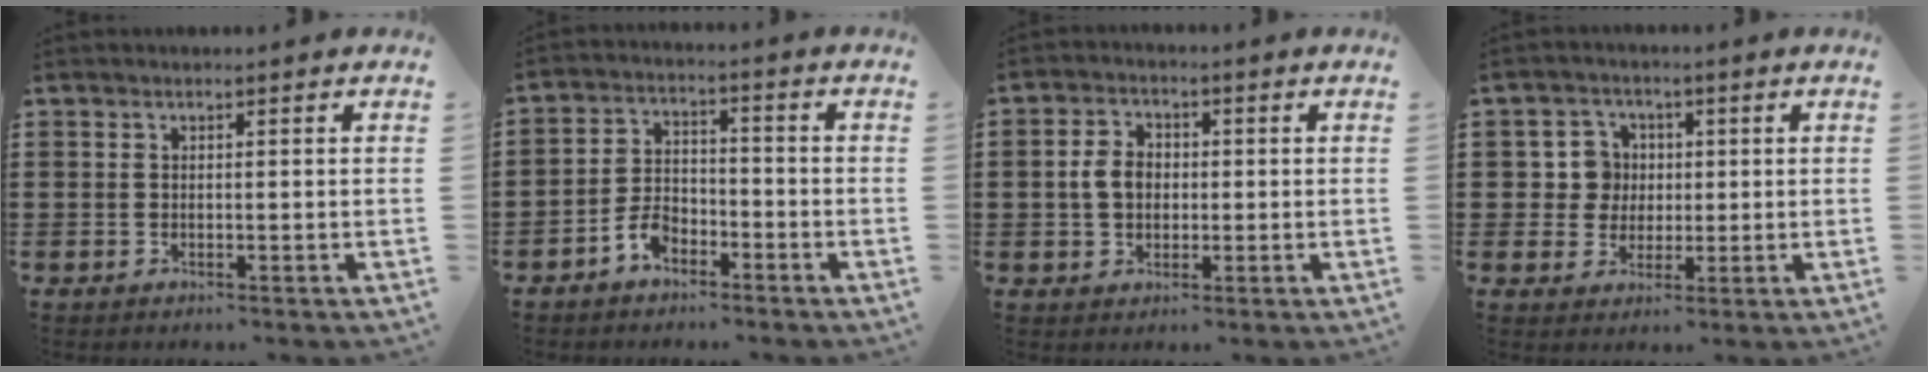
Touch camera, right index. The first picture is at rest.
{"total": 4.8, "force": [-3.3, 2.6, 2.3], "torque": [-0.063, 0.004, -0.069]}
{"total": 4.5, "force": [-0.1, 3.3, 3.0], "torque": [-0.079, 0.006, -0.009]}
{"total": 5.1, "force": [0.3, 4.9, 1.5], "torque": [-0.050, 0.017, 0.005]}